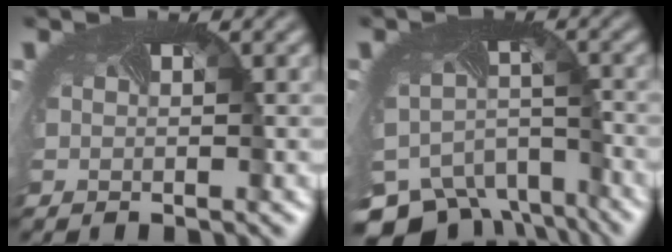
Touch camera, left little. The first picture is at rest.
{"total": 12.9, "force": [-10.3, 6.8, 3.9], "torque": [-0.088, -0.047, -0.124]}